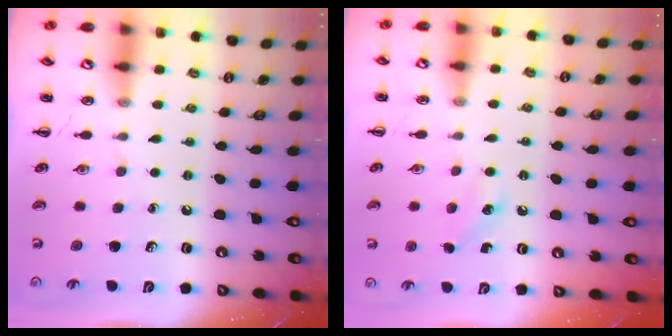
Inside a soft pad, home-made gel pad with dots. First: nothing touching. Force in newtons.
{"total": 5.9, "press": 5.7, "slide": 1.7}